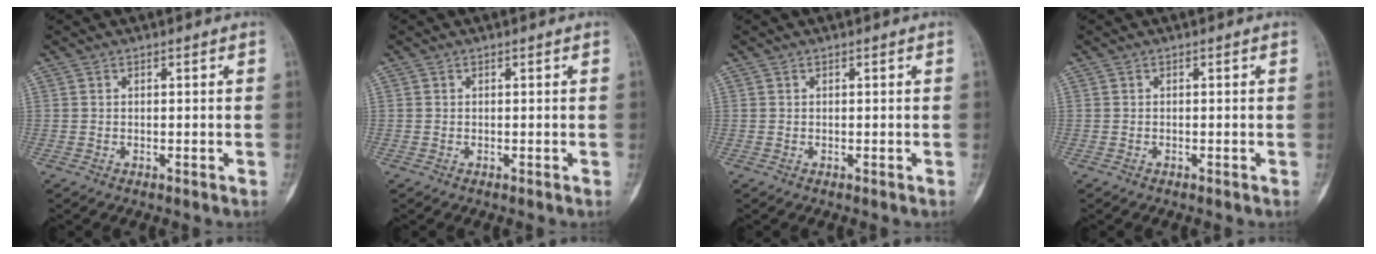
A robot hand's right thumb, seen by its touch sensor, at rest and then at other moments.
{"total": 0.0}
{"total": 0.0}
{"total": 0.0}